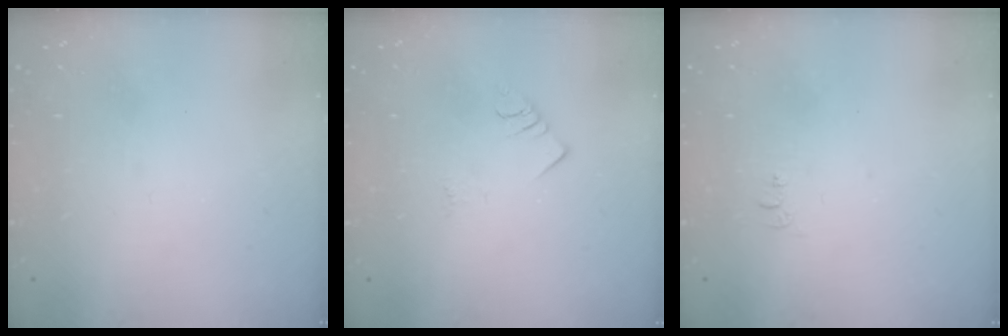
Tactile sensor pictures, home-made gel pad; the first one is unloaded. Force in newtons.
{"total": 2.4, "press": 2.3, "slide": 0.4}
{"total": 4.6, "press": 4.6, "slide": 0.4}